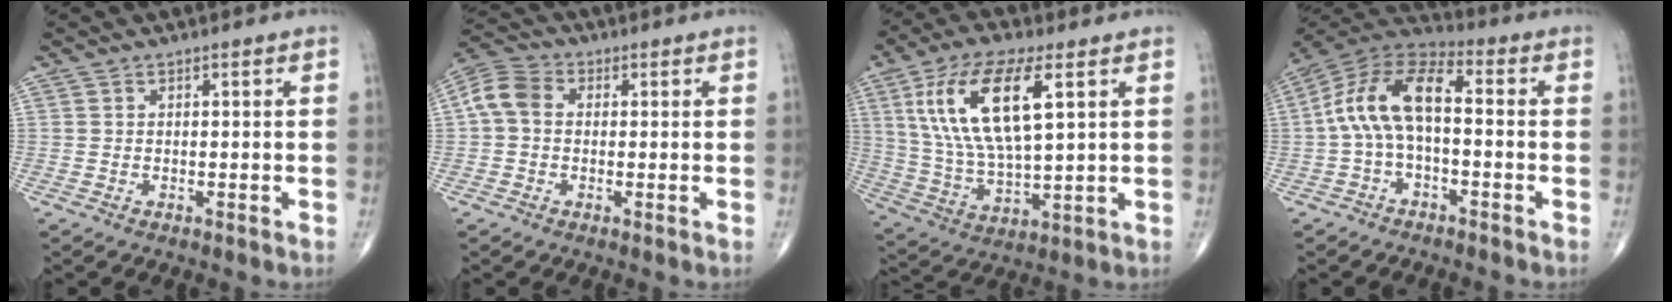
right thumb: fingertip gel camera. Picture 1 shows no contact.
{"total": 6.6, "force": [0.4, 5.0, 4.2], "torque": [-0.083, 0.022, -0.002]}
{"total": 18.0, "force": [6.1, 6.5, 15.7], "torque": [-0.306, -0.011, 0.117]}
{"total": 12.7, "force": [-0.5, 6.2, 11.1], "torque": [-0.213, 0.046, -0.023]}